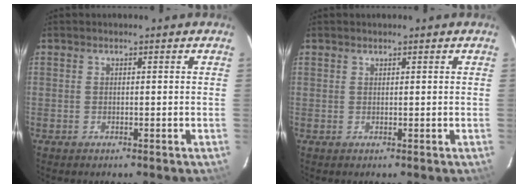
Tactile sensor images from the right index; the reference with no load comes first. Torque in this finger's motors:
{"motor_torque": [-0.49, 0.08, -0.58, -0.21]}